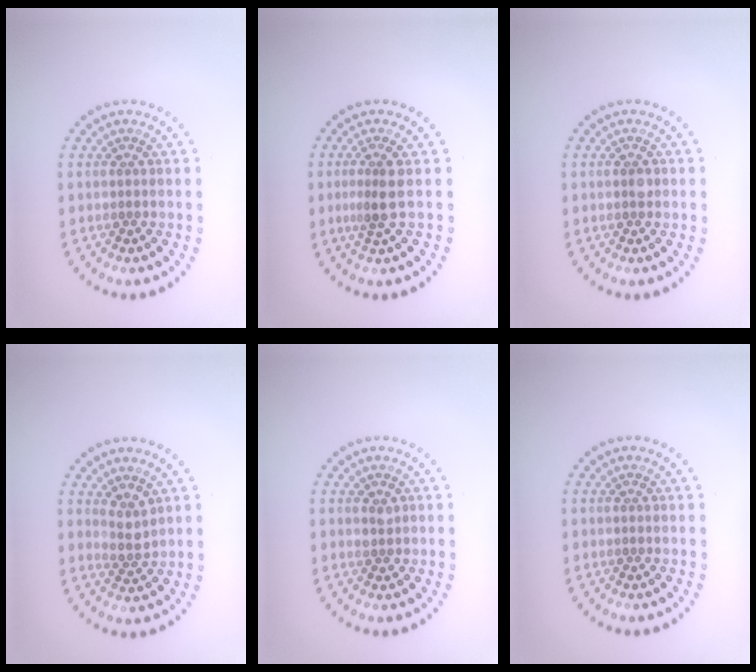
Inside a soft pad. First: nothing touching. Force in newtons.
{"total": 2.2, "press": 1.8, "slide": 1.3}
{"total": 1.0, "press": 1.0, "slide": 0.0}
{"total": 1.9, "press": 1.5, "slide": 1.2}
{"total": 1.0, "press": 1.0, "slide": 0.2}
{"total": 0.0}